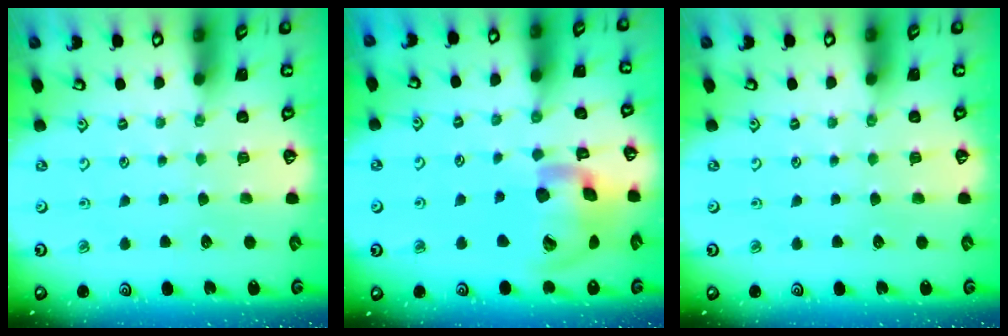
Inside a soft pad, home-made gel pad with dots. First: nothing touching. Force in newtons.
{"total": 19.2, "press": 19.0, "slide": 3.2}
{"total": 0.0}